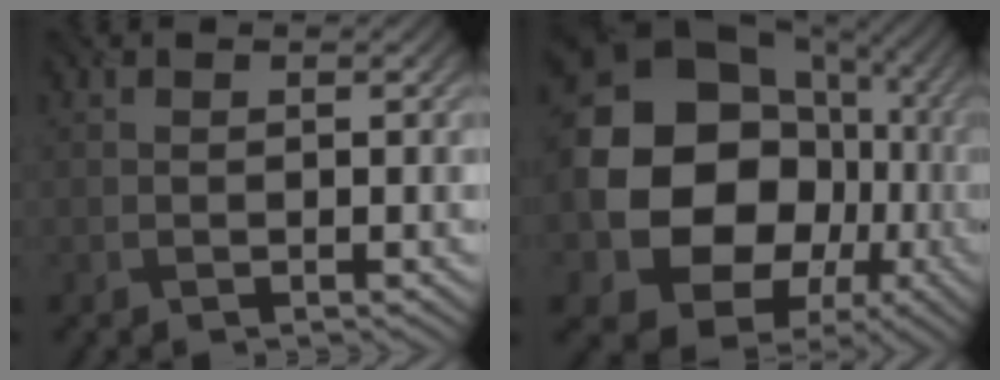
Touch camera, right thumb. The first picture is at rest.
{"total": 17.9, "force": [-1.8, 15.3, 9.0], "torque": [-0.191, -0.028, -0.034]}